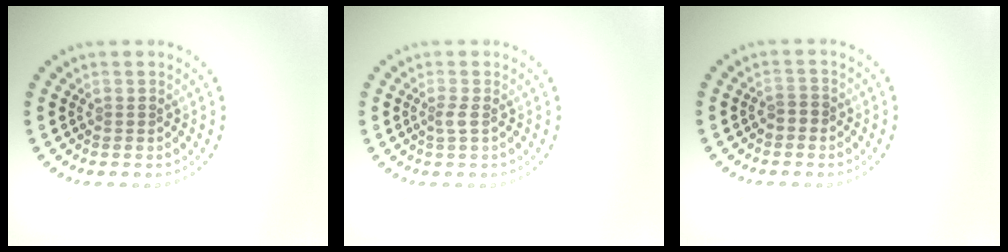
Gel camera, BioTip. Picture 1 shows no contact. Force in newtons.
{"total": 1.1, "press": 0.8, "slide": 0.7}
{"total": 1.0, "press": 0.9, "slide": 0.3}